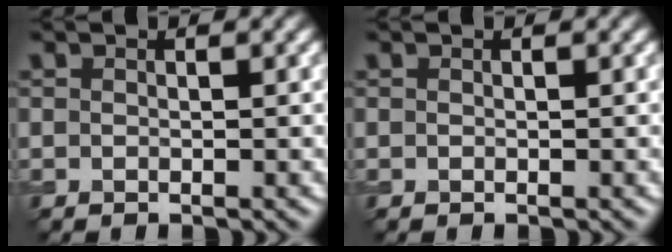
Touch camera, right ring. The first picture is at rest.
{"total": 0.0}